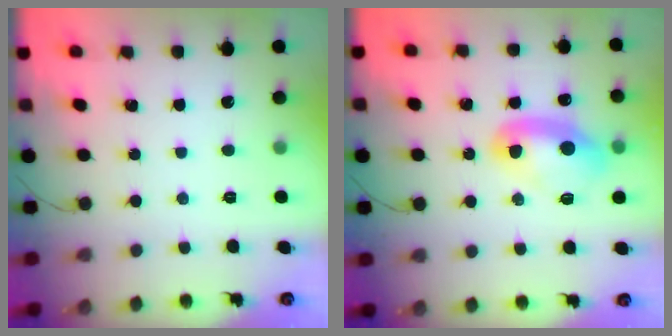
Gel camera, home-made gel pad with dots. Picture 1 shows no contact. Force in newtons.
{"total": 10.4, "press": 10.3, "slide": 1.0}